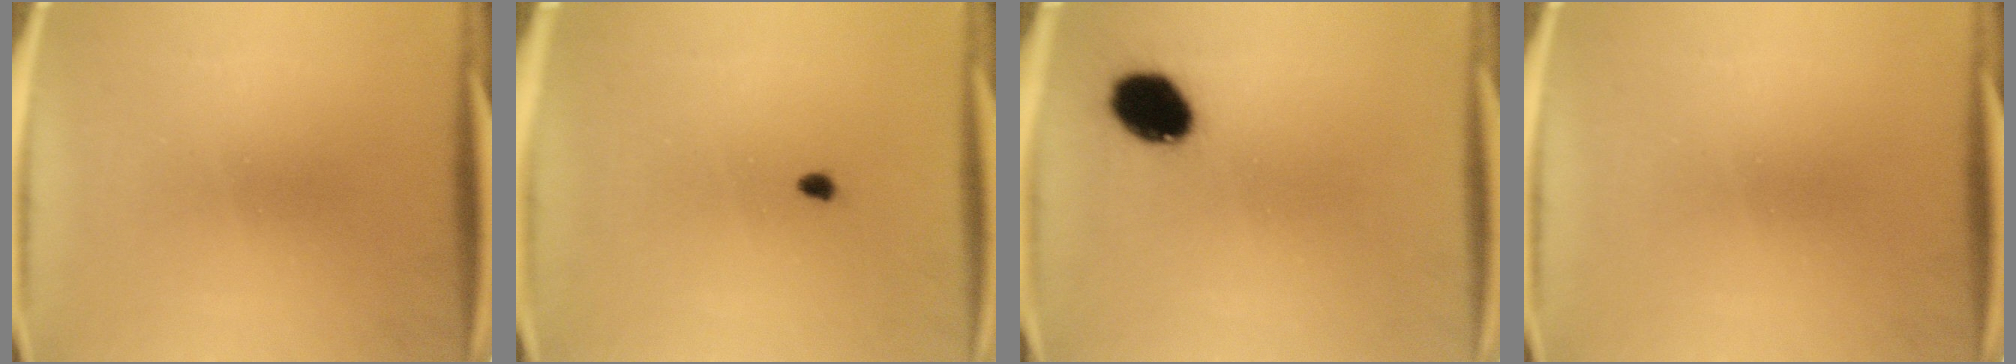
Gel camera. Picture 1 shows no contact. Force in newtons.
{"total": 0.7}
{"total": 9.8}
{"total": 0.0}